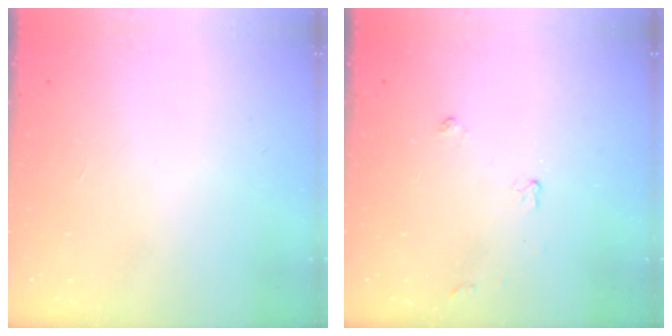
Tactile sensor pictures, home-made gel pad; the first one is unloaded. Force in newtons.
{"total": 3.7, "press": 3.7, "slide": 0.6}